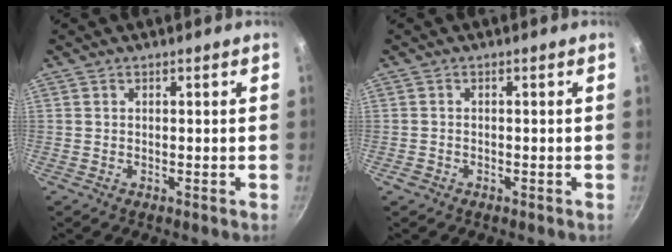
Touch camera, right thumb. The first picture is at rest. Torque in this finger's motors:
{"motor_torque": [0.21, 0.03, -0.18, -0.08, -0.01]}